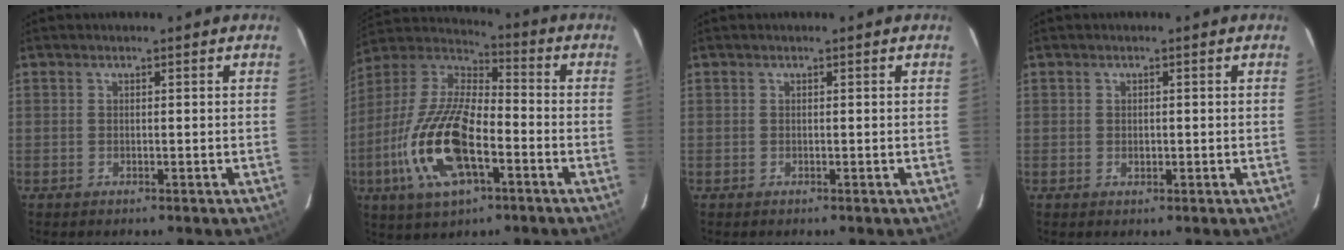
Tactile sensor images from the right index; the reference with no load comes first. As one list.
[{"total": 19.7, "force": [-6.8, 8.2, 16.5], "torque": [-0.352, -0.014, -0.131]}, {"total": 0.0}, {"total": 1.2, "force": [-0.1, 1.0, 0.5], "torque": [-0.007, 0.001, -0.001]}]